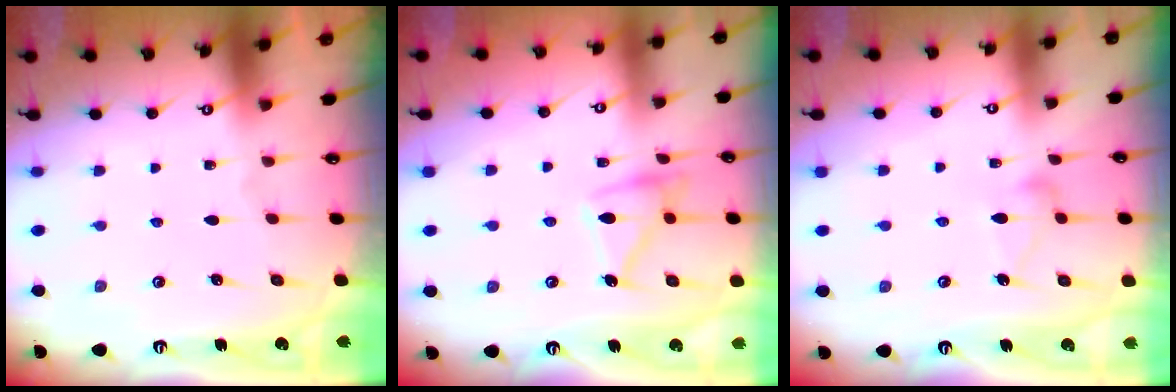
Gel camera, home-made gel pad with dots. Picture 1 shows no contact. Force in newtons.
{"total": 13.7, "press": 13.7, "slide": 0.9}
{"total": 9.8, "press": 9.8, "slide": 0.2}